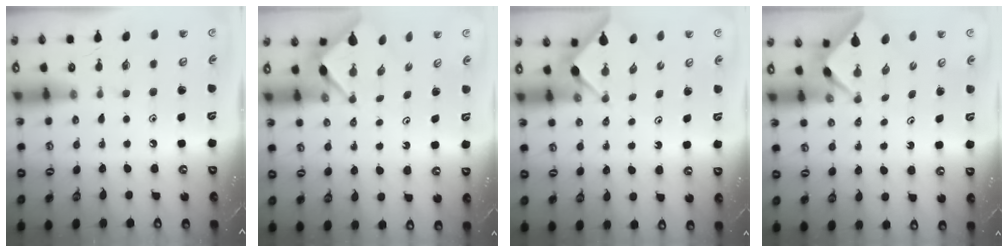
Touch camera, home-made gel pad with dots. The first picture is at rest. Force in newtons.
{"total": 2.9, "press": 2.9, "slide": 0.3}
{"total": 2.9, "press": 2.9, "slide": 0.4}
{"total": 2.2, "press": 2.2, "slide": 0.2}